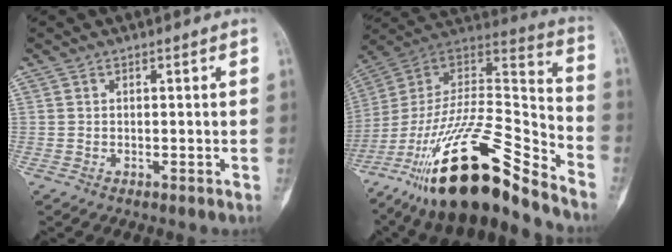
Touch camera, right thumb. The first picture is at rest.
{"total": 28.1, "force": [-19.2, 7.4, 19.1], "torque": [-0.322, 0.084, -0.330]}